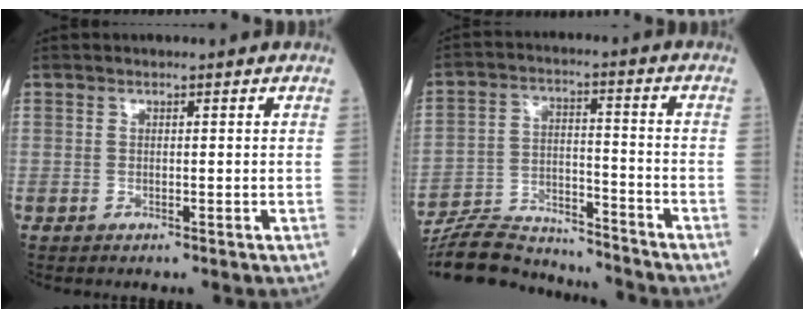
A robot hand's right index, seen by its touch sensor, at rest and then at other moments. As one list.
[{"total": 14.5, "force": [-14.2, 1.9, 2.4], "torque": [-0.044, 0.019, -0.230]}]